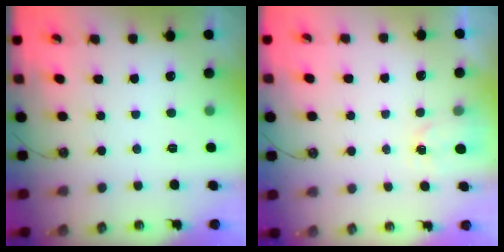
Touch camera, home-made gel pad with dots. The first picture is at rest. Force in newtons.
{"total": 2.3, "press": 2.3, "slide": 0.2}